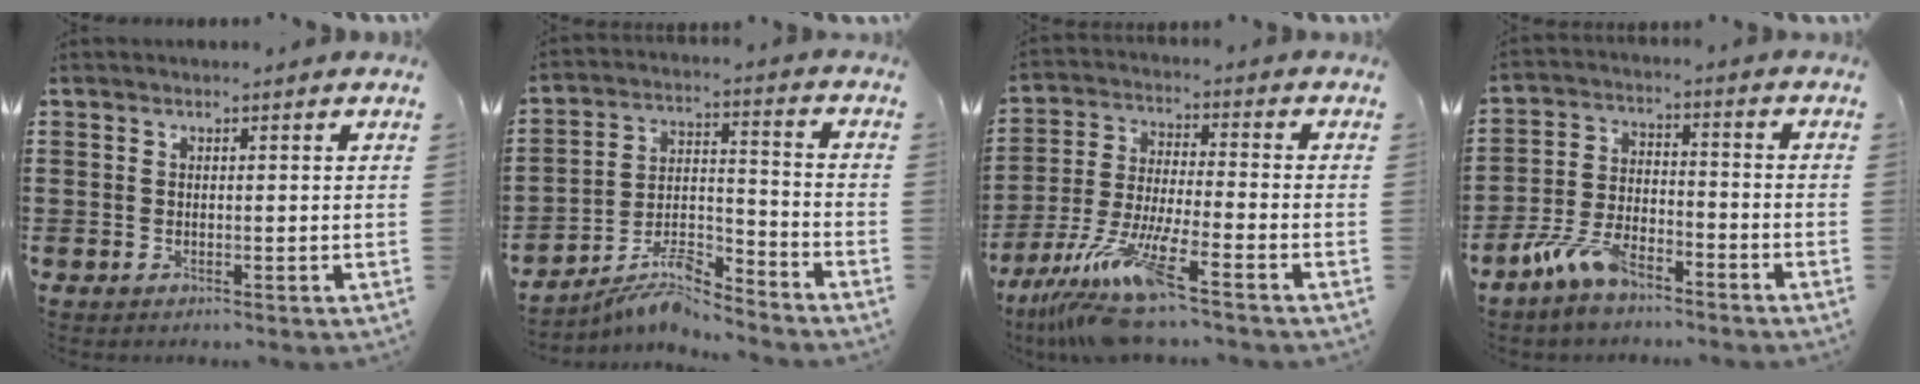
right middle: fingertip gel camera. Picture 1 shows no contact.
{"total": 8.1, "force": [-7.7, 1.1, 2.5], "torque": [-0.041, 0.014, -0.146]}
{"total": 11.9, "force": [-9.2, 0.6, 7.6], "torque": [-0.153, -0.005, -0.177]}
{"total": 7.4, "force": [-5.7, 2.8, 3.9], "torque": [-0.096, 0.002, -0.113]}